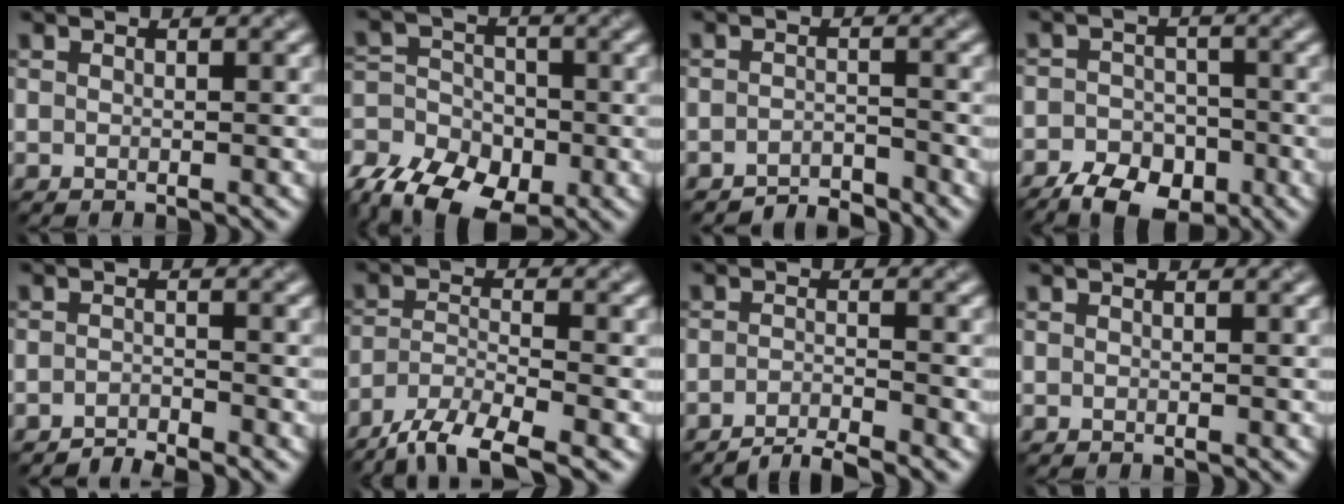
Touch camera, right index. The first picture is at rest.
{"total": 9.8, "force": [-6.0, 6.3, 4.5], "torque": [-0.068, -0.010, -0.096]}
{"total": 2.5, "force": [-2.5, 0.3, 0.5], "torque": [-0.002, 0.004, -0.047]}
{"total": 7.2, "force": [-5.1, 4.2, 2.9], "torque": [-0.031, -0.014, -0.078]}
{"total": 1.7, "force": [-1.6, 0.1, 0.4], "torque": [-0.002, 0.003, -0.034]}
{"total": 7.1, "force": [-5.6, 1.8, 4.0], "torque": [-0.075, -0.009, -0.106]}
{"total": 3.3, "force": [-2.8, 0.5, 1.6], "torque": [-0.016, 0.000, -0.059]}
{"total": 0.0}